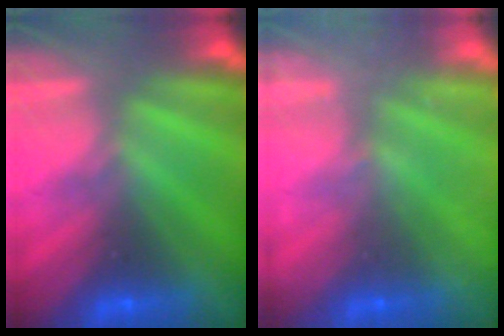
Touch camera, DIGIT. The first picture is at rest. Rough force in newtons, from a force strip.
{"total": 2.4}